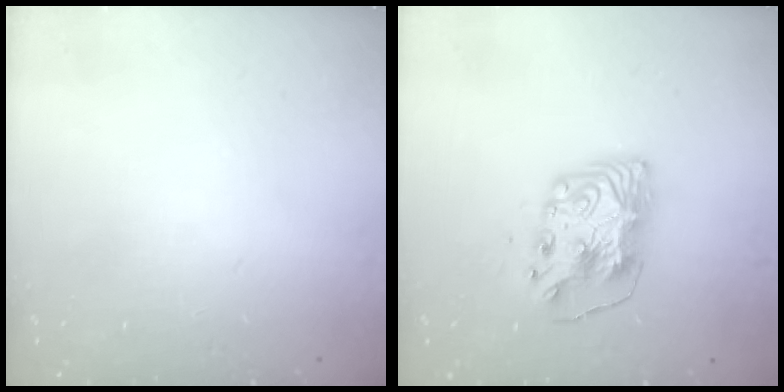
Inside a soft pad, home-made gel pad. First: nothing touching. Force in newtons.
{"total": 9.2, "press": 9.1, "slide": 1.1}